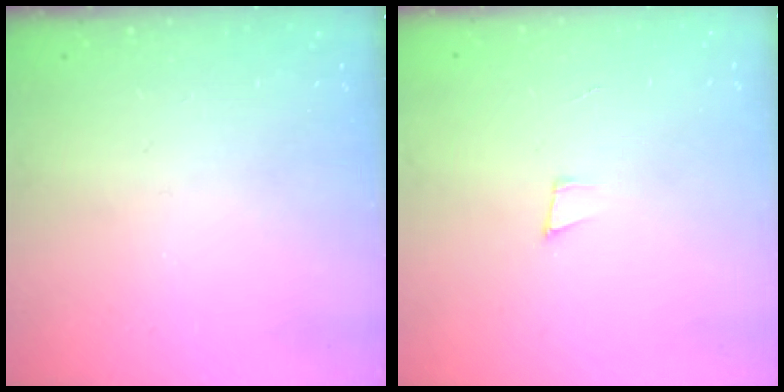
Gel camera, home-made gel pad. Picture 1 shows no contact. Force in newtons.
{"total": 3.7, "press": 2.5, "slide": 2.6}